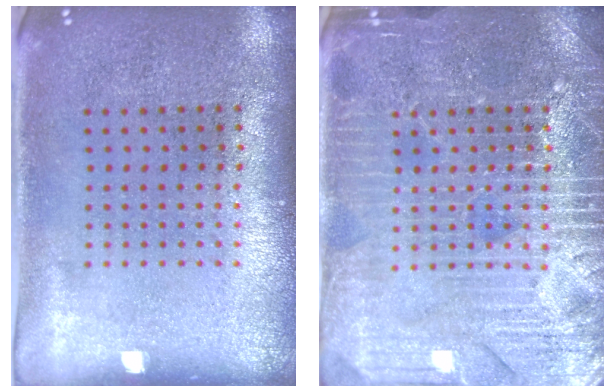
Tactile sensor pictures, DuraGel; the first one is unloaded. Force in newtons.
{"total": 4.0, "press": 4.0, "slide": 0.4}